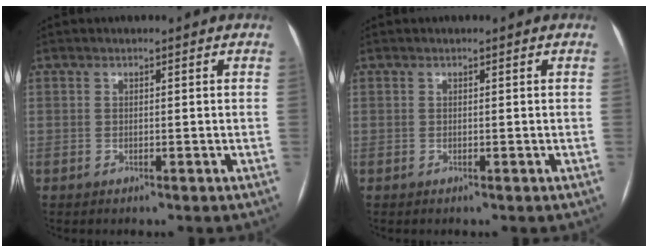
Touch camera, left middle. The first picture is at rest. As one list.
[{"total": 0.0}]